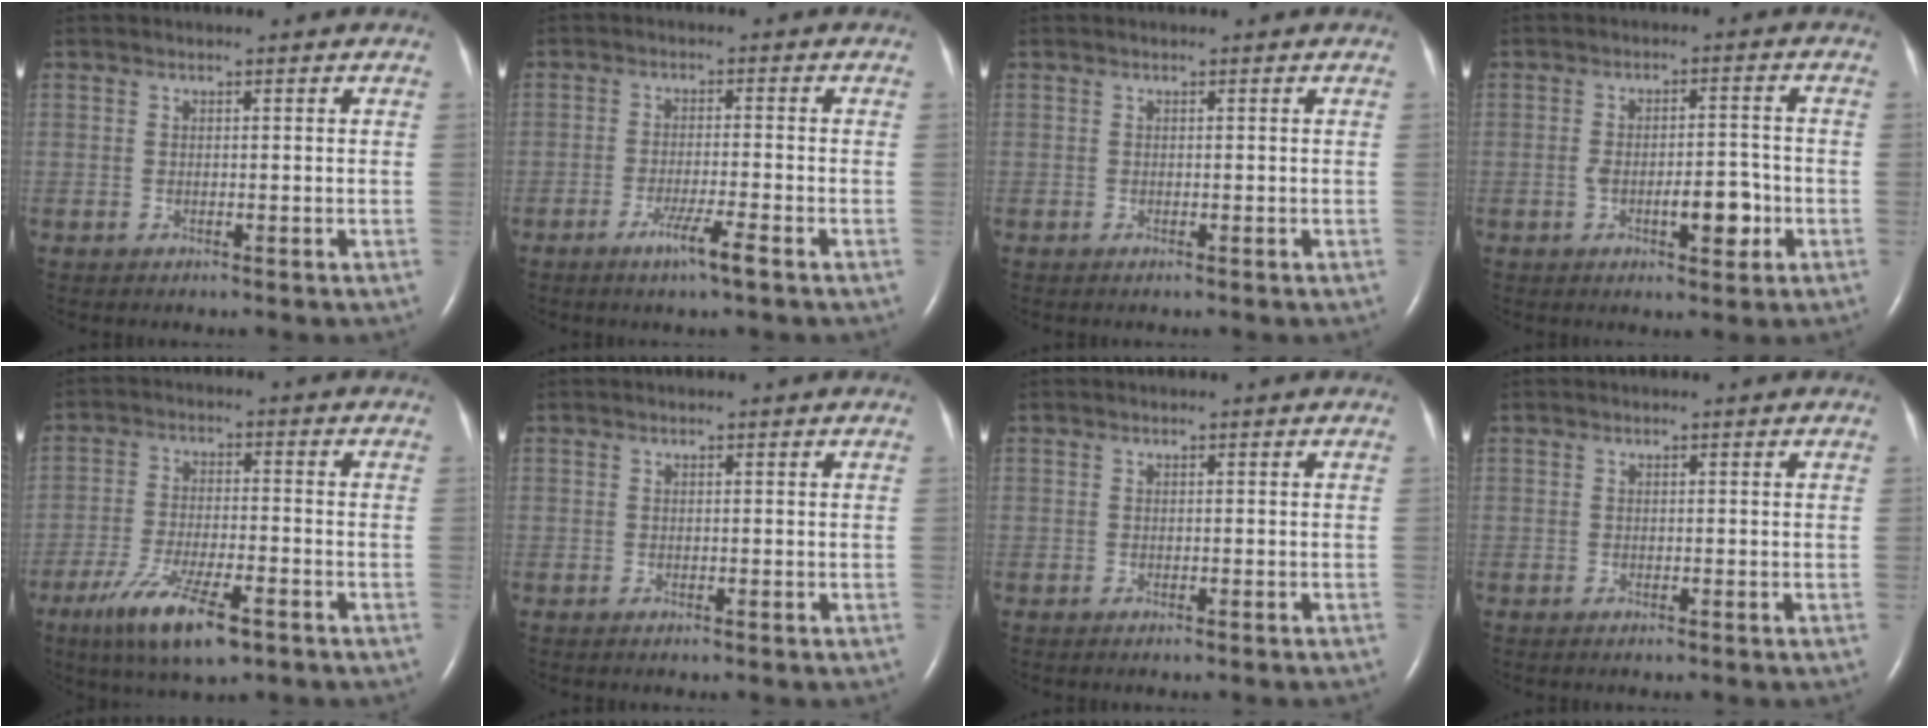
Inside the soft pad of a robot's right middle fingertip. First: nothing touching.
{"total": 4.5, "force": [-2.7, -0.4, 3.6], "torque": [-0.071, -0.010, -0.050]}
{"total": 0.0}
{"total": 5.7, "force": [-1.9, 1.9, 5.0], "torque": [-0.083, 0.006, -0.025]}
{"total": 10.6, "force": [-6.3, 2.2, 8.3], "torque": [-0.164, -0.022, -0.104]}
{"total": 0.0}
{"total": 1.2, "force": [-1.0, 0.0, 0.7], "torque": [-0.008, 0.000, -0.010]}
{"total": 0.0}